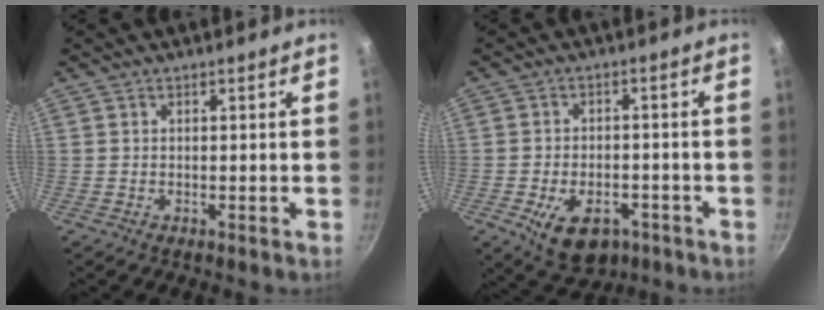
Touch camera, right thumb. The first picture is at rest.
{"total": 10.5, "force": [-4.7, 6.5, 6.8], "torque": [-0.084, 0.014, -0.063]}